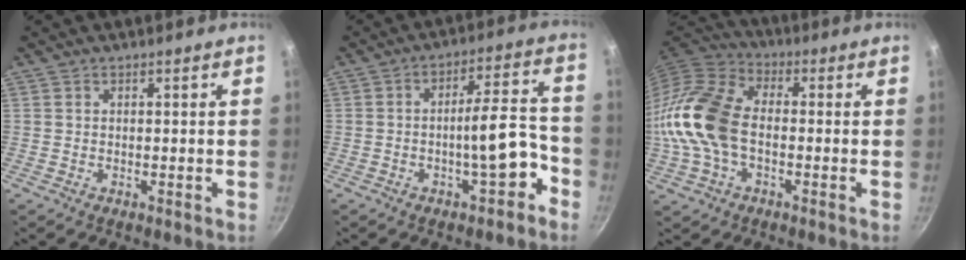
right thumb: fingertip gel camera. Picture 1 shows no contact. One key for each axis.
{"total": 10.6, "fx": -5.4, "fy": 4.1, "fz": 8.1, "tx": -0.057, "ty": 0.075, "tz": -0.066}
{"total": 15.4, "fx": -1.6, "fy": 9.9, "fz": 11.7, "tx": -0.217, "ty": 0.031, "tz": -0.047}